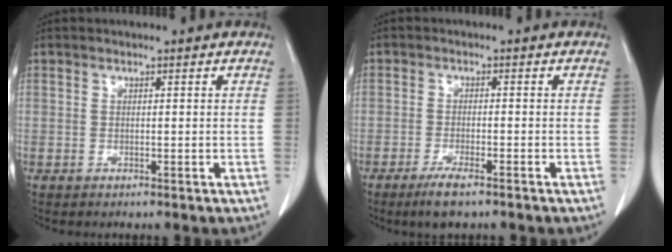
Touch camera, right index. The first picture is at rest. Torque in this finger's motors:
{"motor_torque": [0.26, -0.32, -0.04, -0.01]}